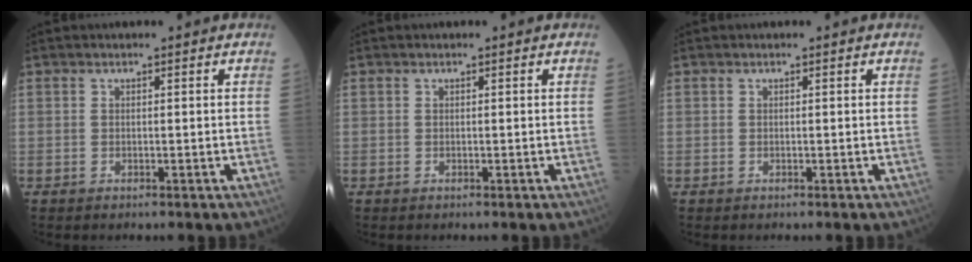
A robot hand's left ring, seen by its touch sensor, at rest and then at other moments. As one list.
[{"total": 0.0}, {"total": 0.0}]